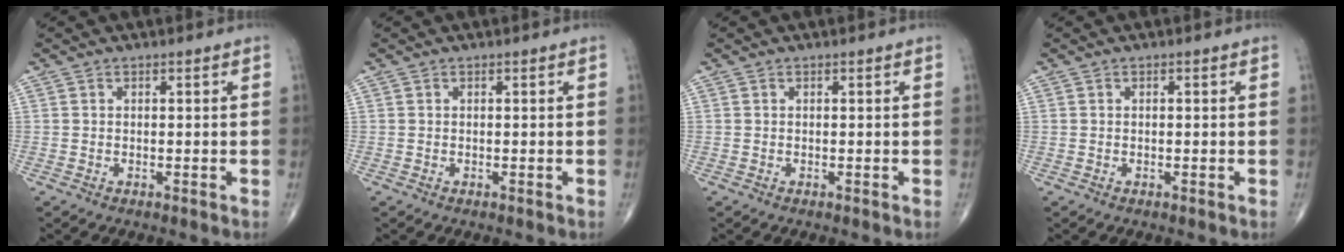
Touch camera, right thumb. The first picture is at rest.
{"total": 0.0}
{"total": 0.0}
{"total": 0.0}